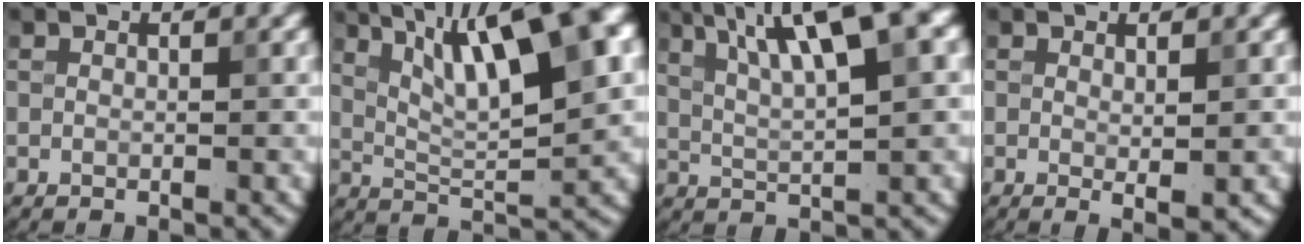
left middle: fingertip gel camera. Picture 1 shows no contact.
{"total": 12.6, "force": [5.5, 3.7, 10.7], "torque": [-0.152, 0.017, 0.083]}
{"total": 9.7, "force": [4.6, 2.0, 8.3], "torque": [-0.126, 0.019, 0.078]}
{"total": 1.3, "force": [0.2, 0.1, 1.3], "torque": [-0.019, -0.008, 0.003]}